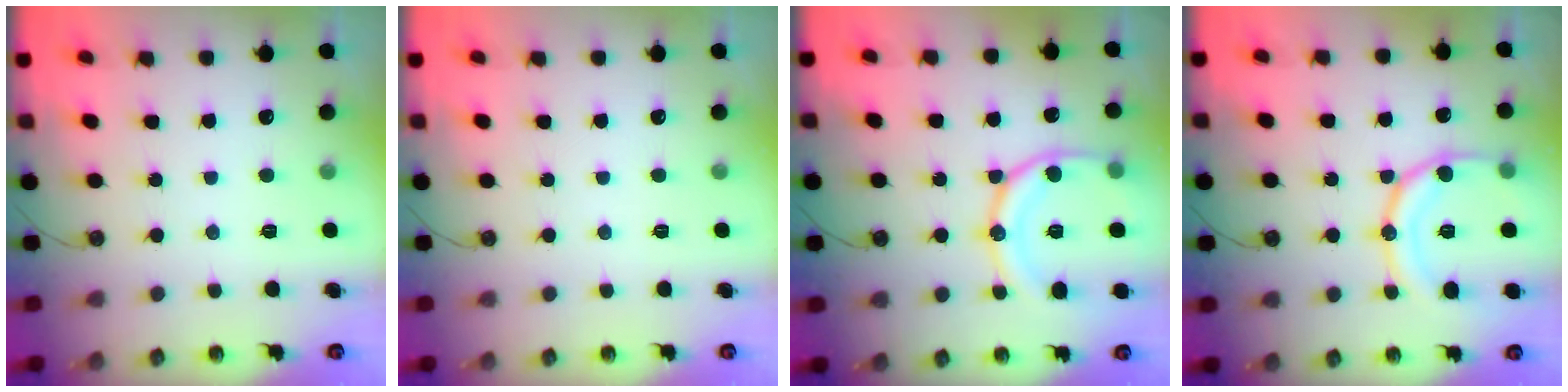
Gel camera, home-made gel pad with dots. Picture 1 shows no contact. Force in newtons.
{"total": 0.0}
{"total": 15.9, "press": 15.8, "slide": 1.7}
{"total": 15.6, "press": 15.5, "slide": 1.7}